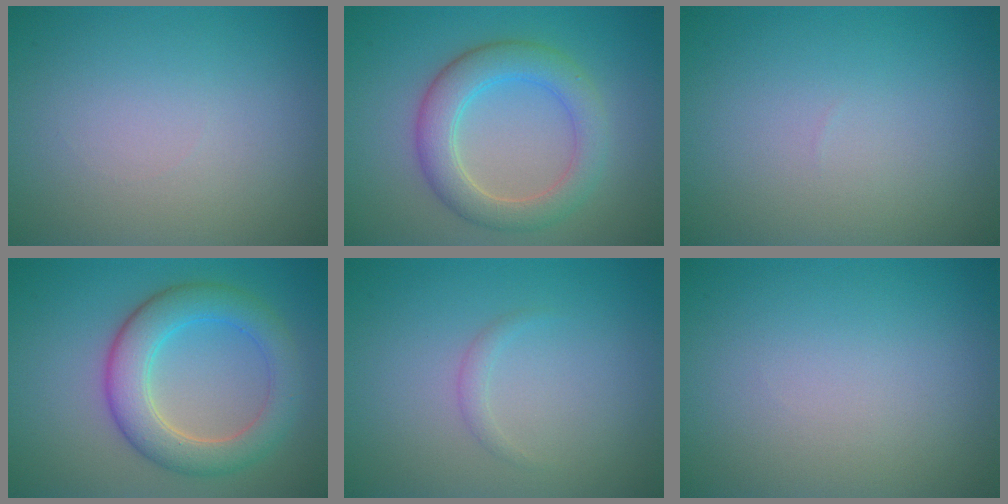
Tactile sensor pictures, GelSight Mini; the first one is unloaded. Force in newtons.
{"total": 4.9, "press": 4.8, "slide": 0.4}
{"total": 0.0}
{"total": 5.7, "press": 5.7, "slide": 0.2}
{"total": 0.8, "press": 0.8, "slide": 0.1}
{"total": 0.0}